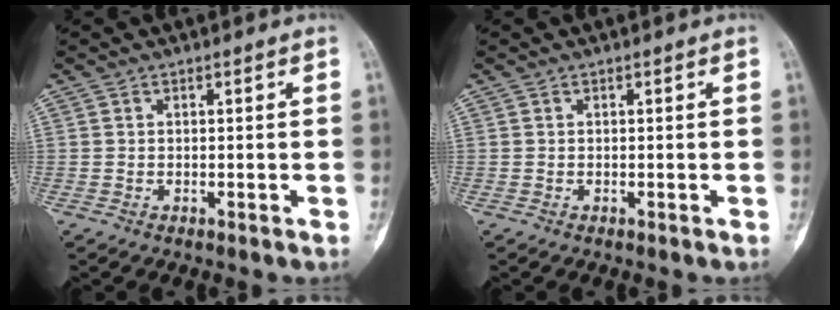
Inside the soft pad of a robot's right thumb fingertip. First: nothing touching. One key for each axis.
{"total": 0.0}